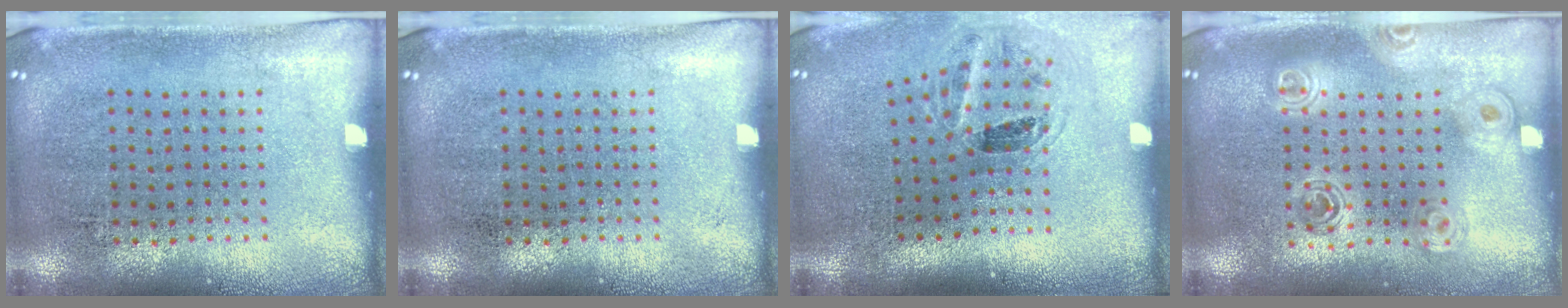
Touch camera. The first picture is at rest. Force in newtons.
{"total": 0.0}
{"total": 1.2, "press": 1.0, "slide": 0.6}
{"total": 1.7, "press": 1.5, "slide": 0.7}